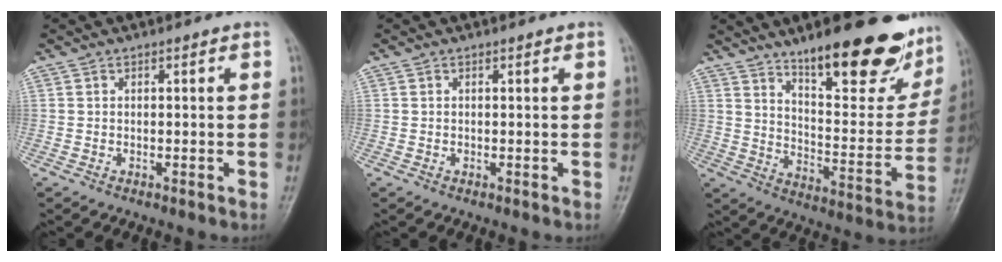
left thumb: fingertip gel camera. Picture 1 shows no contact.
{"total": 0.0}
{"total": 24.1, "force": [16.3, 7.6, 16.2], "torque": [-0.175, -0.083, 0.242]}